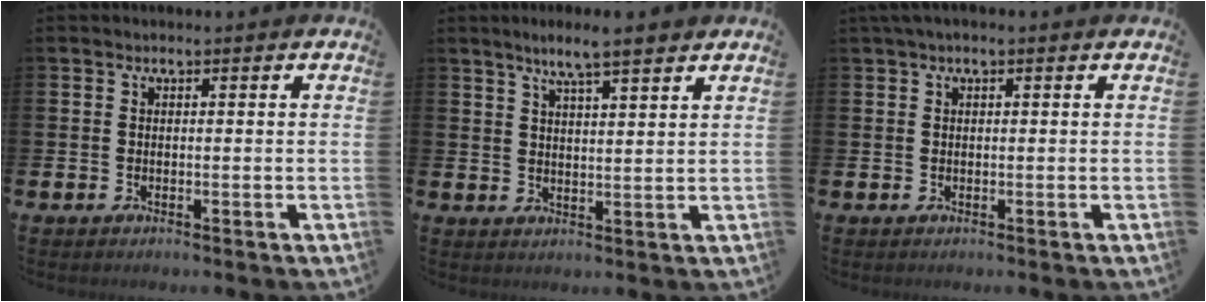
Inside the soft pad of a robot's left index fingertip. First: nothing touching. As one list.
[{"total": 5.6, "force": [4.9, 0.3, 2.6], "torque": [-0.060, -0.015, 0.086]}, {"total": 0.8, "force": [0.4, 0.1, 0.6], "torque": [-0.011, 0.002, 0.007]}]